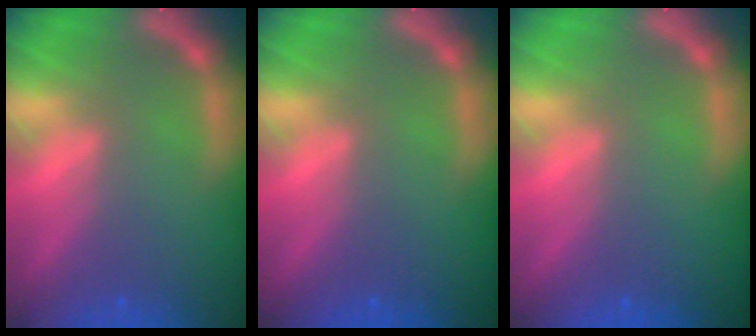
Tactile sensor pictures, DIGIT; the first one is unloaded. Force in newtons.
{"total": 0.0}
{"total": 0.0}